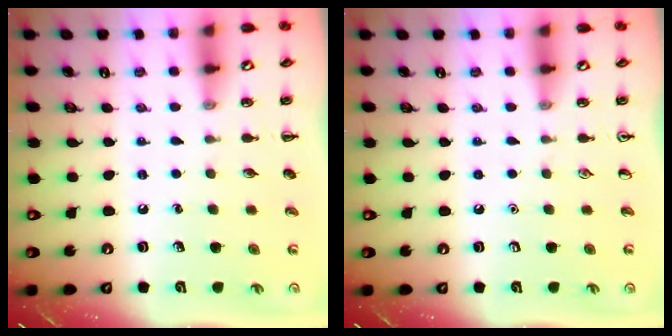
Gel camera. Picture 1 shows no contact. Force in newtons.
{"total": 0.0}